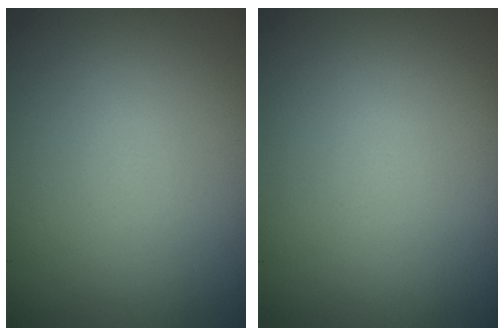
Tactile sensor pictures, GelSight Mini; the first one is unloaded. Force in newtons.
{"total": 0.0}